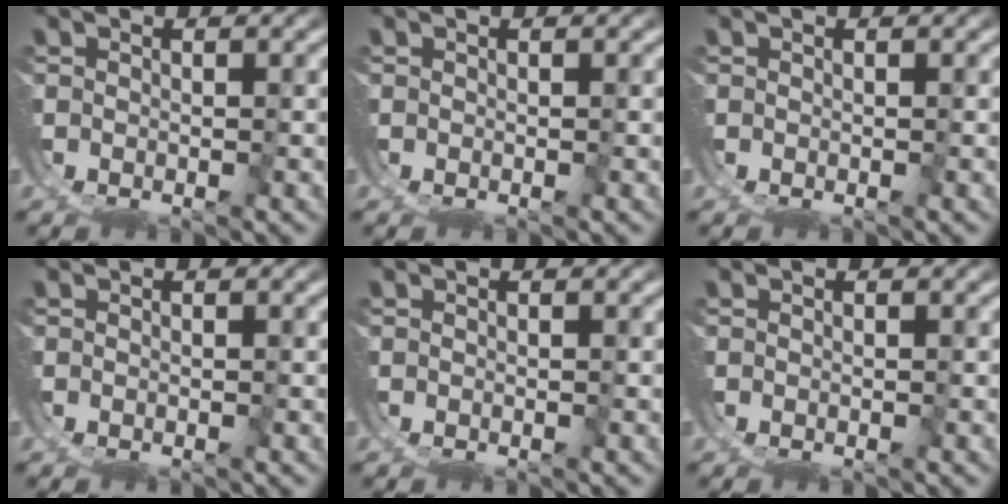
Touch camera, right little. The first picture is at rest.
{"total": 0.0}
{"total": 0.0}
{"total": 0.0}
{"total": 0.0}
{"total": 0.0}